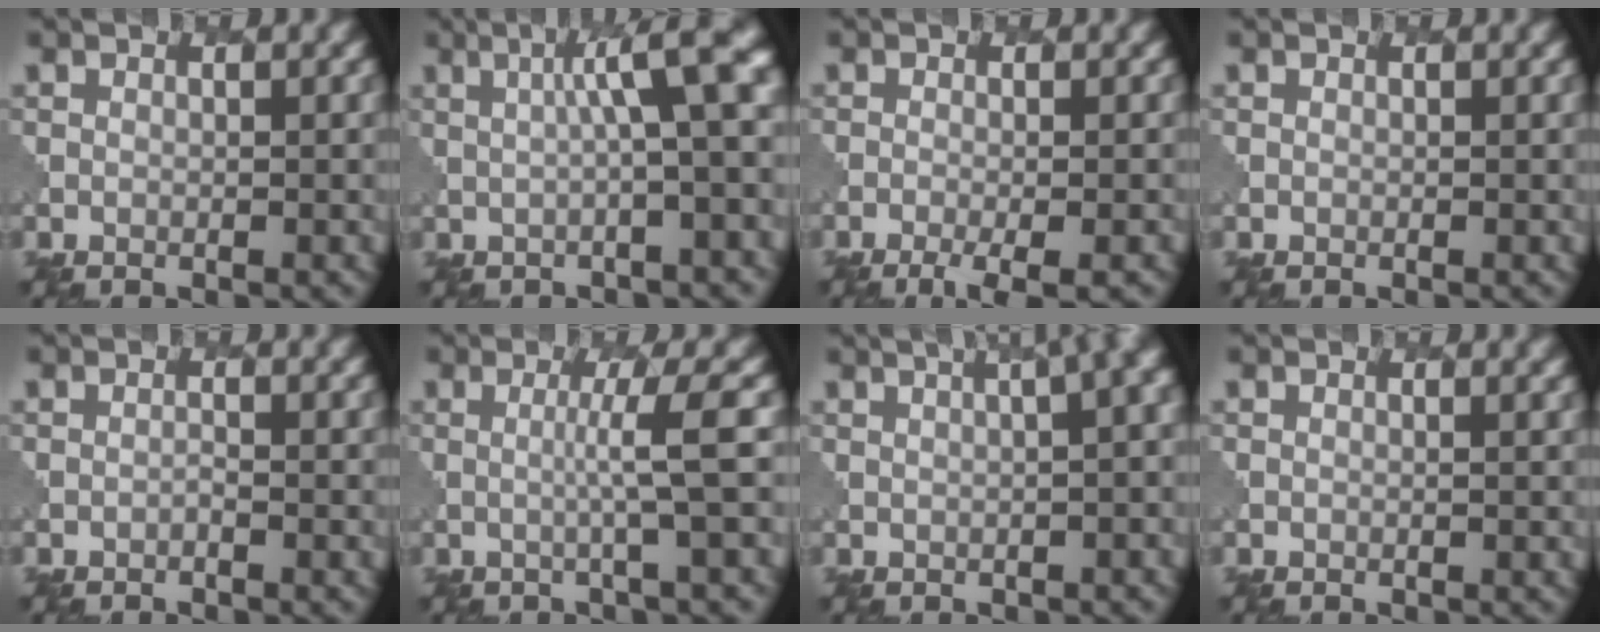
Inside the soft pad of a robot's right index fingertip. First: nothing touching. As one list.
[{"total": 8.2, "force": [1.6, 1.7, 7.9], "torque": [-0.089, 0.023, 0.018]}, {"total": 3.3, "force": [-1.9, 0.7, 2.6], "torque": [-0.037, -0.003, -0.032]}, {"total": 0.0}, {"total": 0.0}, {"total": 3.0, "force": [0.3, 0.1, 3.0], "torque": [-0.049, -0.001, -0.001]}, {"total": 15.5, "force": [5.0, 7.6, 12.6], "torque": [-0.050, 0.078, 0.043]}, {"total": 0.7, "force": [0.3, 0.2, 0.5], "torque": [-0.004, -0.003, -0.001]}]